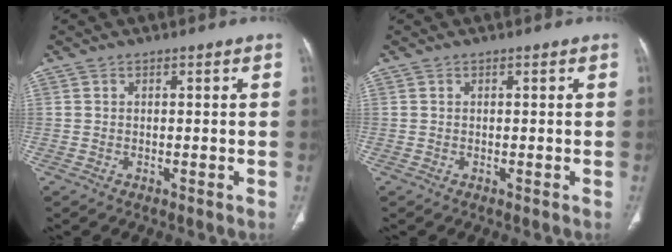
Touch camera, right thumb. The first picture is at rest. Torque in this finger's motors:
{"motor_torque": [0.01, 0.01, 0.00, 0.00, 0.00]}